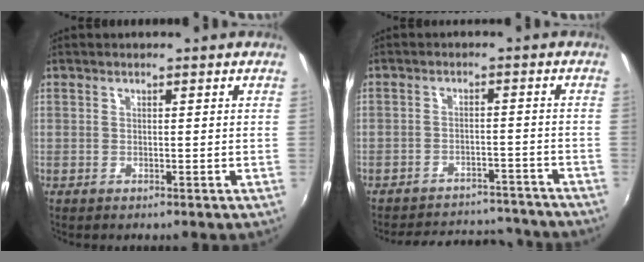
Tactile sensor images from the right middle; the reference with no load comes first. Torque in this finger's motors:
{"motor_torque": [0.69, -1.44, -0.05, 0.01]}